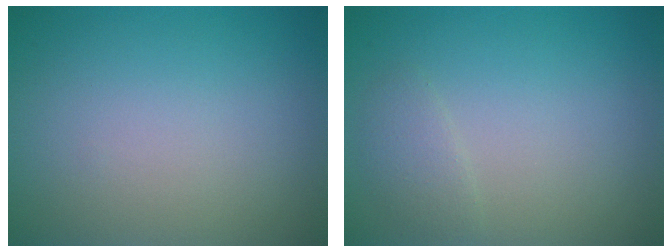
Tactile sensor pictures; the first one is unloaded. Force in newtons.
{"total": 1.3, "press": 1.3, "slide": 0.1}